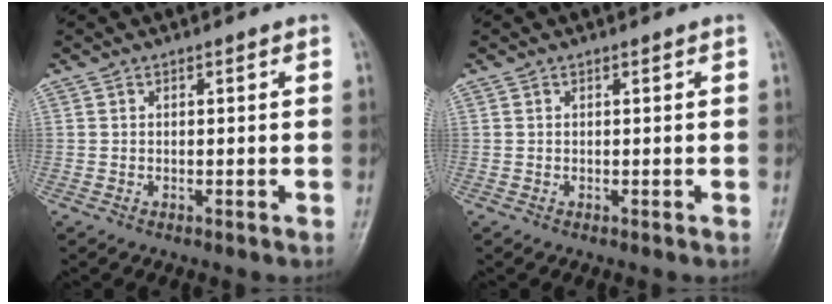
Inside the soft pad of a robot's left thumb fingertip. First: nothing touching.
{"total": 0.0}